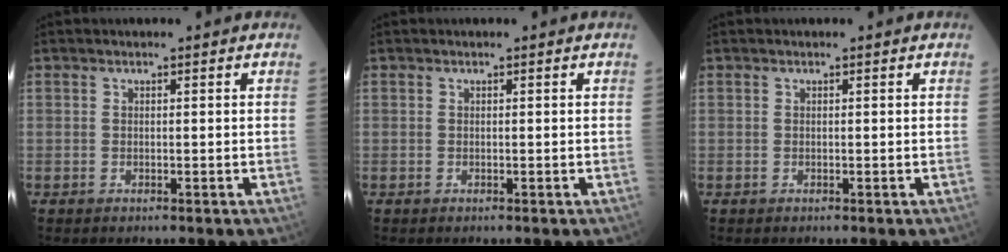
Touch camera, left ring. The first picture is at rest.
{"total": 0.0}
{"total": 0.0}